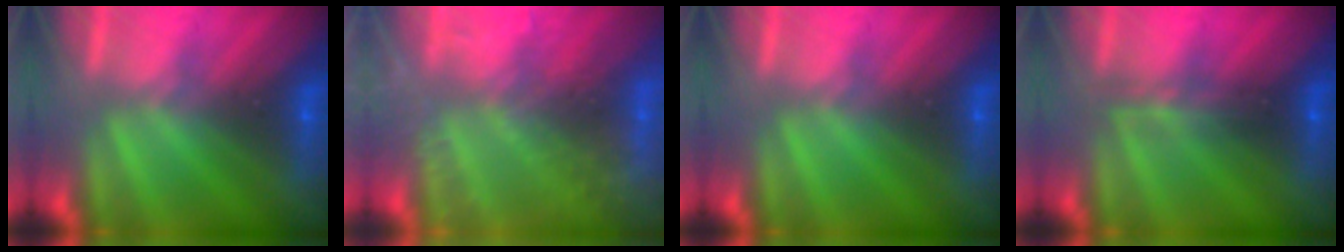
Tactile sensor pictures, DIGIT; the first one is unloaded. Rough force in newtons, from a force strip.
{"total": 6.0}
{"total": 0.0}
{"total": 2.3}